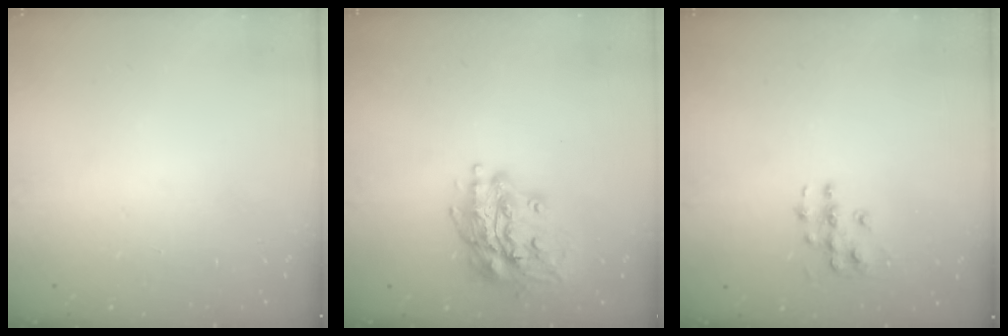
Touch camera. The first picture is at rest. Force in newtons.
{"total": 16.0, "press": 16.0, "slide": 1.4}
{"total": 6.1, "press": 6.1, "slide": 0.4}